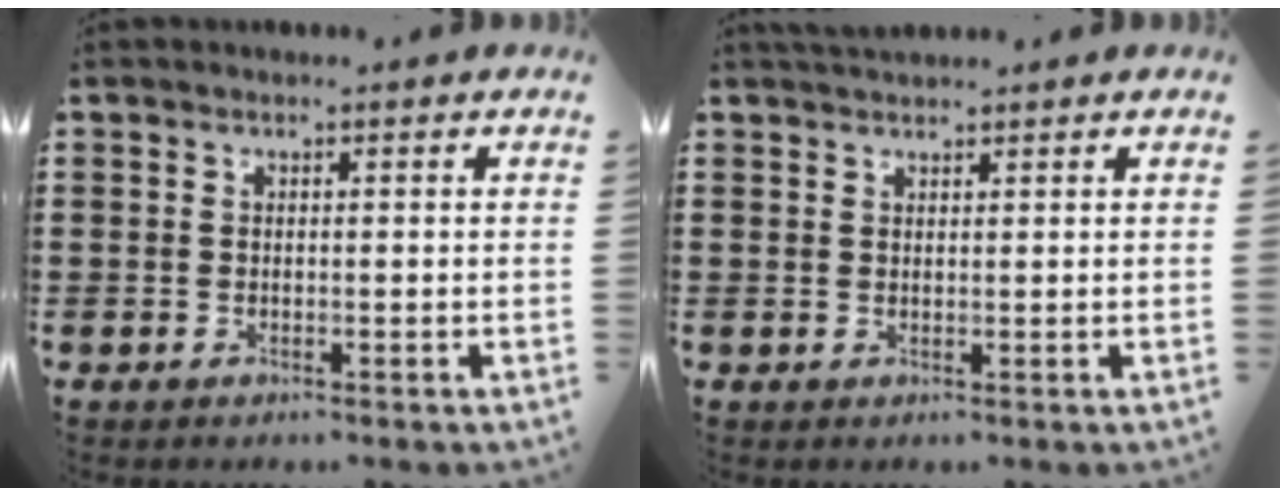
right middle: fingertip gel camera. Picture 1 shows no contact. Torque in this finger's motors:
{"motor_torque": [-0.02, 0.01, 0.09, 0.00]}